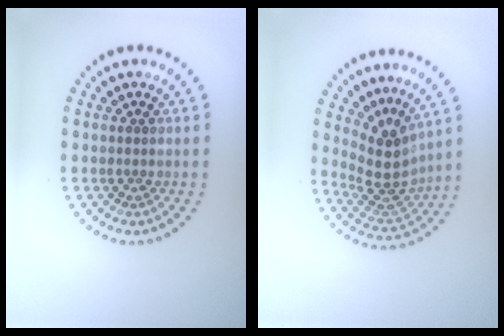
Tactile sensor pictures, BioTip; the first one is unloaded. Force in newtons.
{"total": 3.8, "press": 3.0, "slide": 2.3}